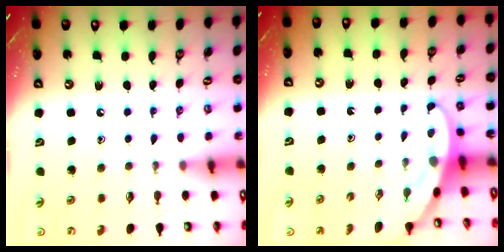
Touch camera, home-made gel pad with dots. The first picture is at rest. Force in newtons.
{"total": 3.3, "press": 3.3, "slide": 0.1}